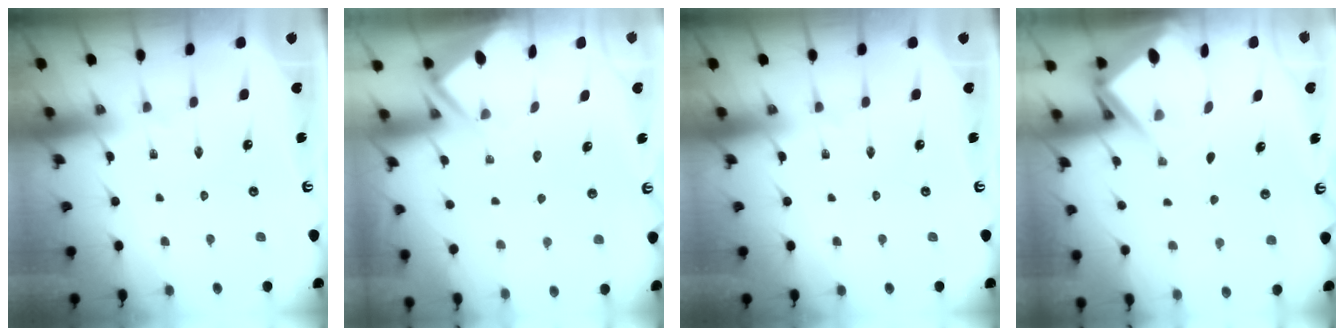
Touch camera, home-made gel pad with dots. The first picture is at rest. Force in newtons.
{"total": 3.5, "press": 3.5, "slide": 0.3}
{"total": 0.0}
{"total": 6.8, "press": 6.8, "slide": 0.7}